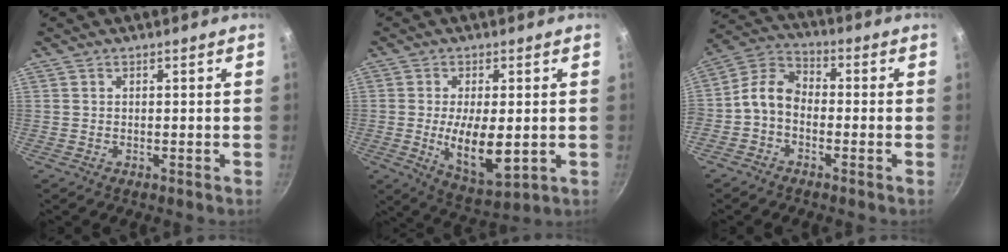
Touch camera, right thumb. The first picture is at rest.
{"total": 11.3, "force": [-1.0, 4.9, 10.1], "torque": [-0.169, -0.015, -0.007]}
{"total": 7.4, "force": [-2.0, 5.1, 5.0], "torque": [-0.094, 0.040, -0.058]}